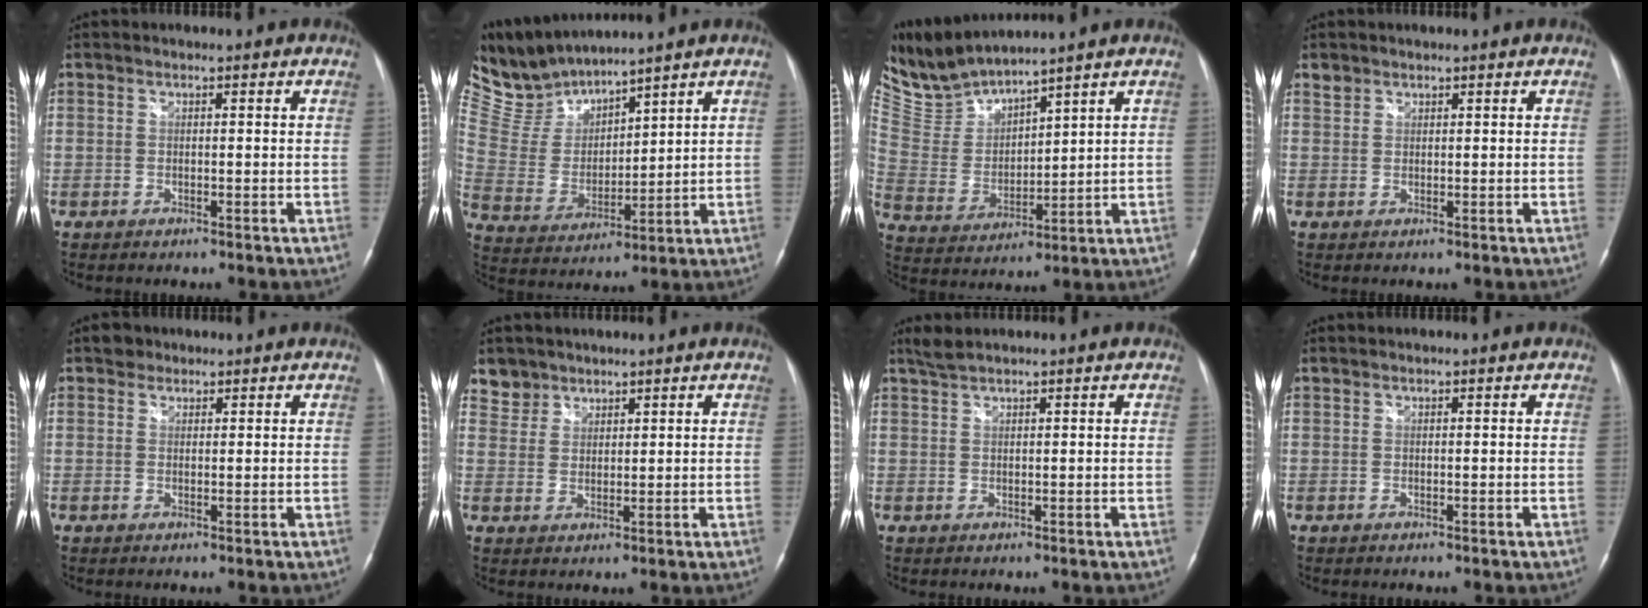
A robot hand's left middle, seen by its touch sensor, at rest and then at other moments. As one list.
[{"total": 9.3, "force": [9.2, 0.8, 1.3], "torque": [-0.055, 0.010, 0.207]}, {"total": 8.7, "force": [8.7, -0.3, 1.1], "torque": [-0.056, 0.003, 0.199]}, {"total": 1.2, "force": [1.0, 0.7, 0.0], "torque": [0.002, 0.007, 0.018]}, {"total": 1.6, "force": [1.2, 1.1, 0.1], "torque": [0.001, 0.005, 0.015]}, {"total": 3.5, "force": [2.8, 2.1, -0.6], "torque": [0.021, 0.004, 0.052]}, {"total": 1.9, "force": [1.7, -0.2, 0.7], "torque": [-0.020, 0.011, 0.040]}, {"total": 0.0}]